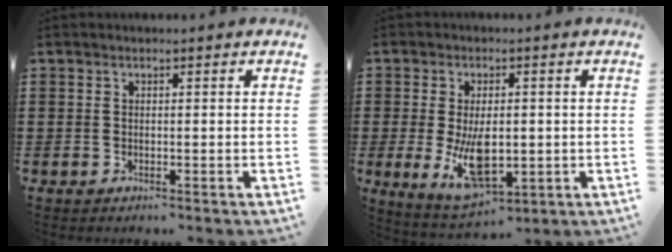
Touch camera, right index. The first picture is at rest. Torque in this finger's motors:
{"motor_torque": [0.66, 0.64, 0.75, 0.17]}